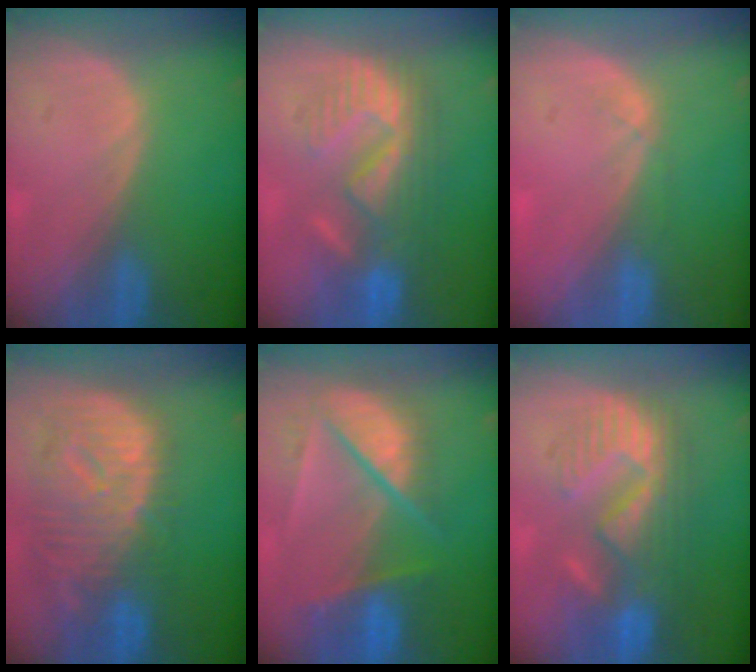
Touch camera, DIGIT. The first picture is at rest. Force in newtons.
{"total": 8.7, "press": 8.6, "slide": 1.4}
{"total": 1.4, "press": 1.3, "slide": 0.5}
{"total": 12.5, "press": 10.8, "slide": 6.3}
{"total": 9.5, "press": 8.2, "slide": 4.7}
{"total": 9.8, "press": 9.5, "slide": 2.5}